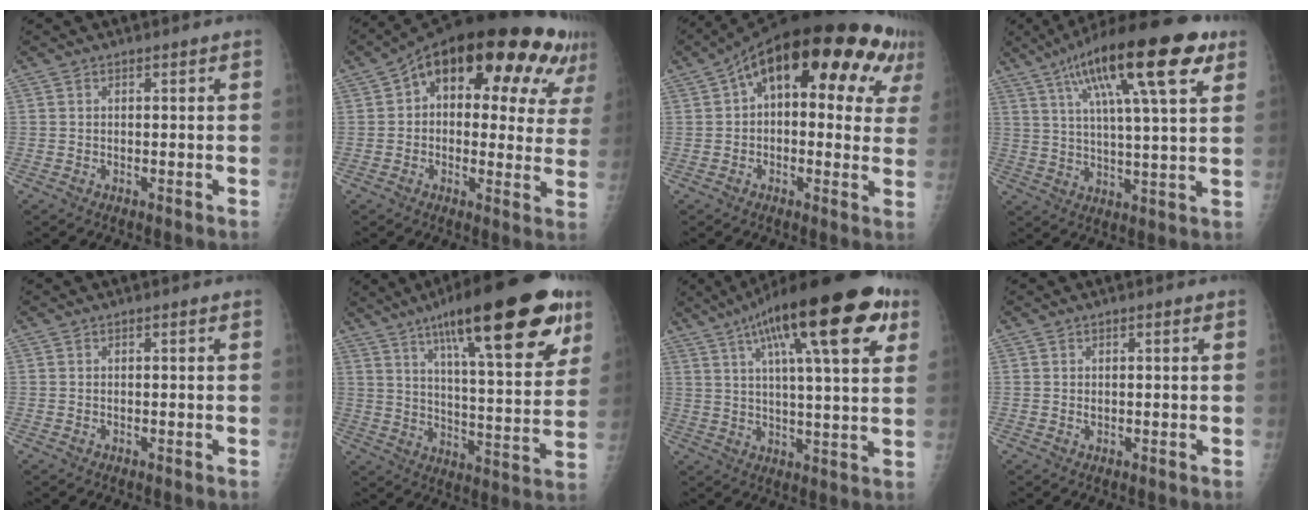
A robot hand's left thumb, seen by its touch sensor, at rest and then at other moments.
{"total": 22.6, "force": [10.4, 11.1, 16.7], "torque": [-0.192, 0.019, 0.139]}
{"total": 22.3, "force": [8.7, 10.7, 17.5], "torque": [-0.219, 0.038, 0.115]}
{"total": 22.4, "force": [11.0, 5.6, 18.8], "torque": [-0.292, 0.000, 0.172]}
{"total": 0.0}
{"total": 27.9, "force": [15.4, 7.1, 22.2], "torque": [-0.307, -0.032, 0.233]}
{"total": 24.1, "force": [11.6, 6.4, 20.2], "torque": [-0.297, 0.001, 0.170]}
{"total": 1.0, "force": [0.2, 0.5, 0.8], "torque": [-0.011, 0.003, 0.006]}